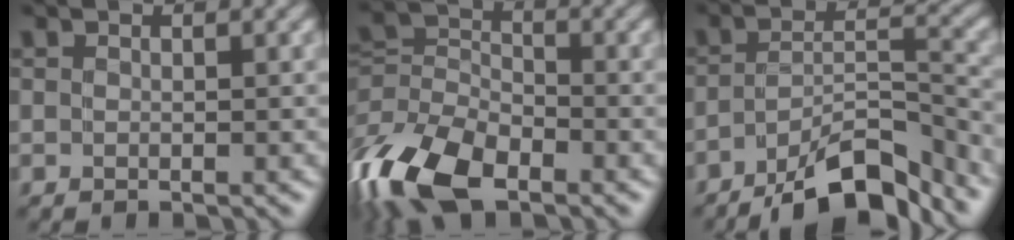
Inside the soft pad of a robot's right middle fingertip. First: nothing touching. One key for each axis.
{"total": 10.1, "fx": -6.4, "fy": 5.0, "fz": 6.1, "tx": -0.140, "ty": -0.008, "tz": -0.137}
{"total": 9.4, "fx": -7.2, "fy": 2.6, "fz": 5.4, "tx": -0.078, "ty": 0.011, "tz": -0.125}